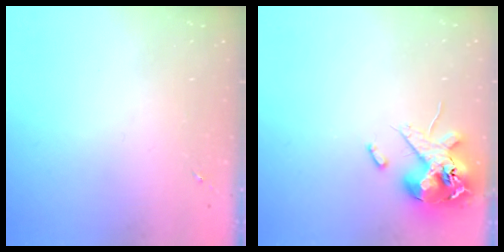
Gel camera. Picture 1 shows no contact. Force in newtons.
{"total": 13.4, "press": 13.2, "slide": 2.3}